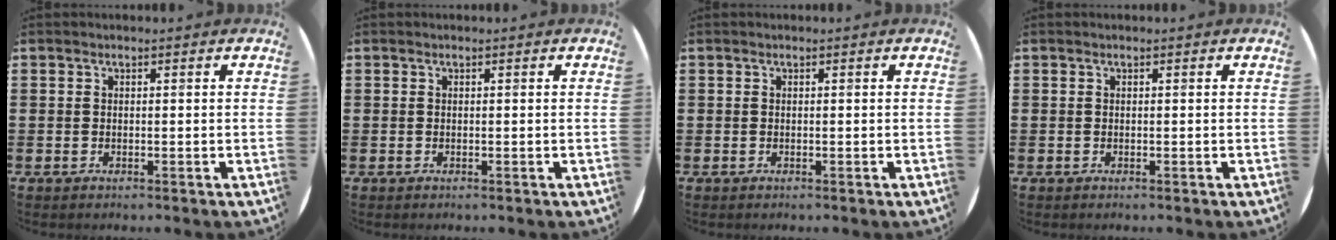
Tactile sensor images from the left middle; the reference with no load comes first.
{"total": 0.0}
{"total": 0.0}
{"total": 0.0}